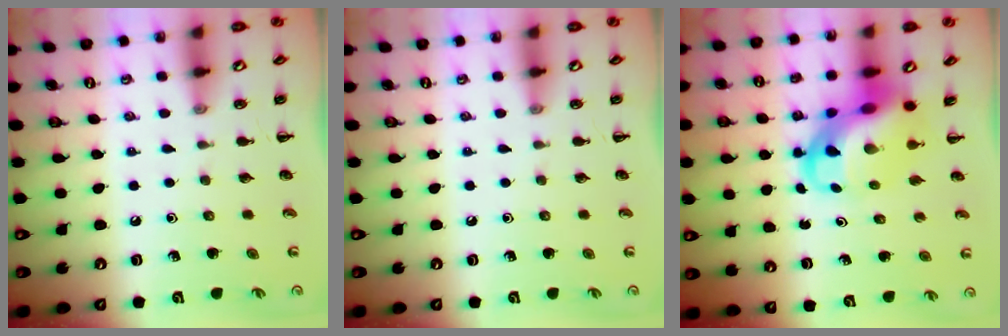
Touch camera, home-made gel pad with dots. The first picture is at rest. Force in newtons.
{"total": 0.0}
{"total": 9.4, "press": 8.9, "slide": 2.9}